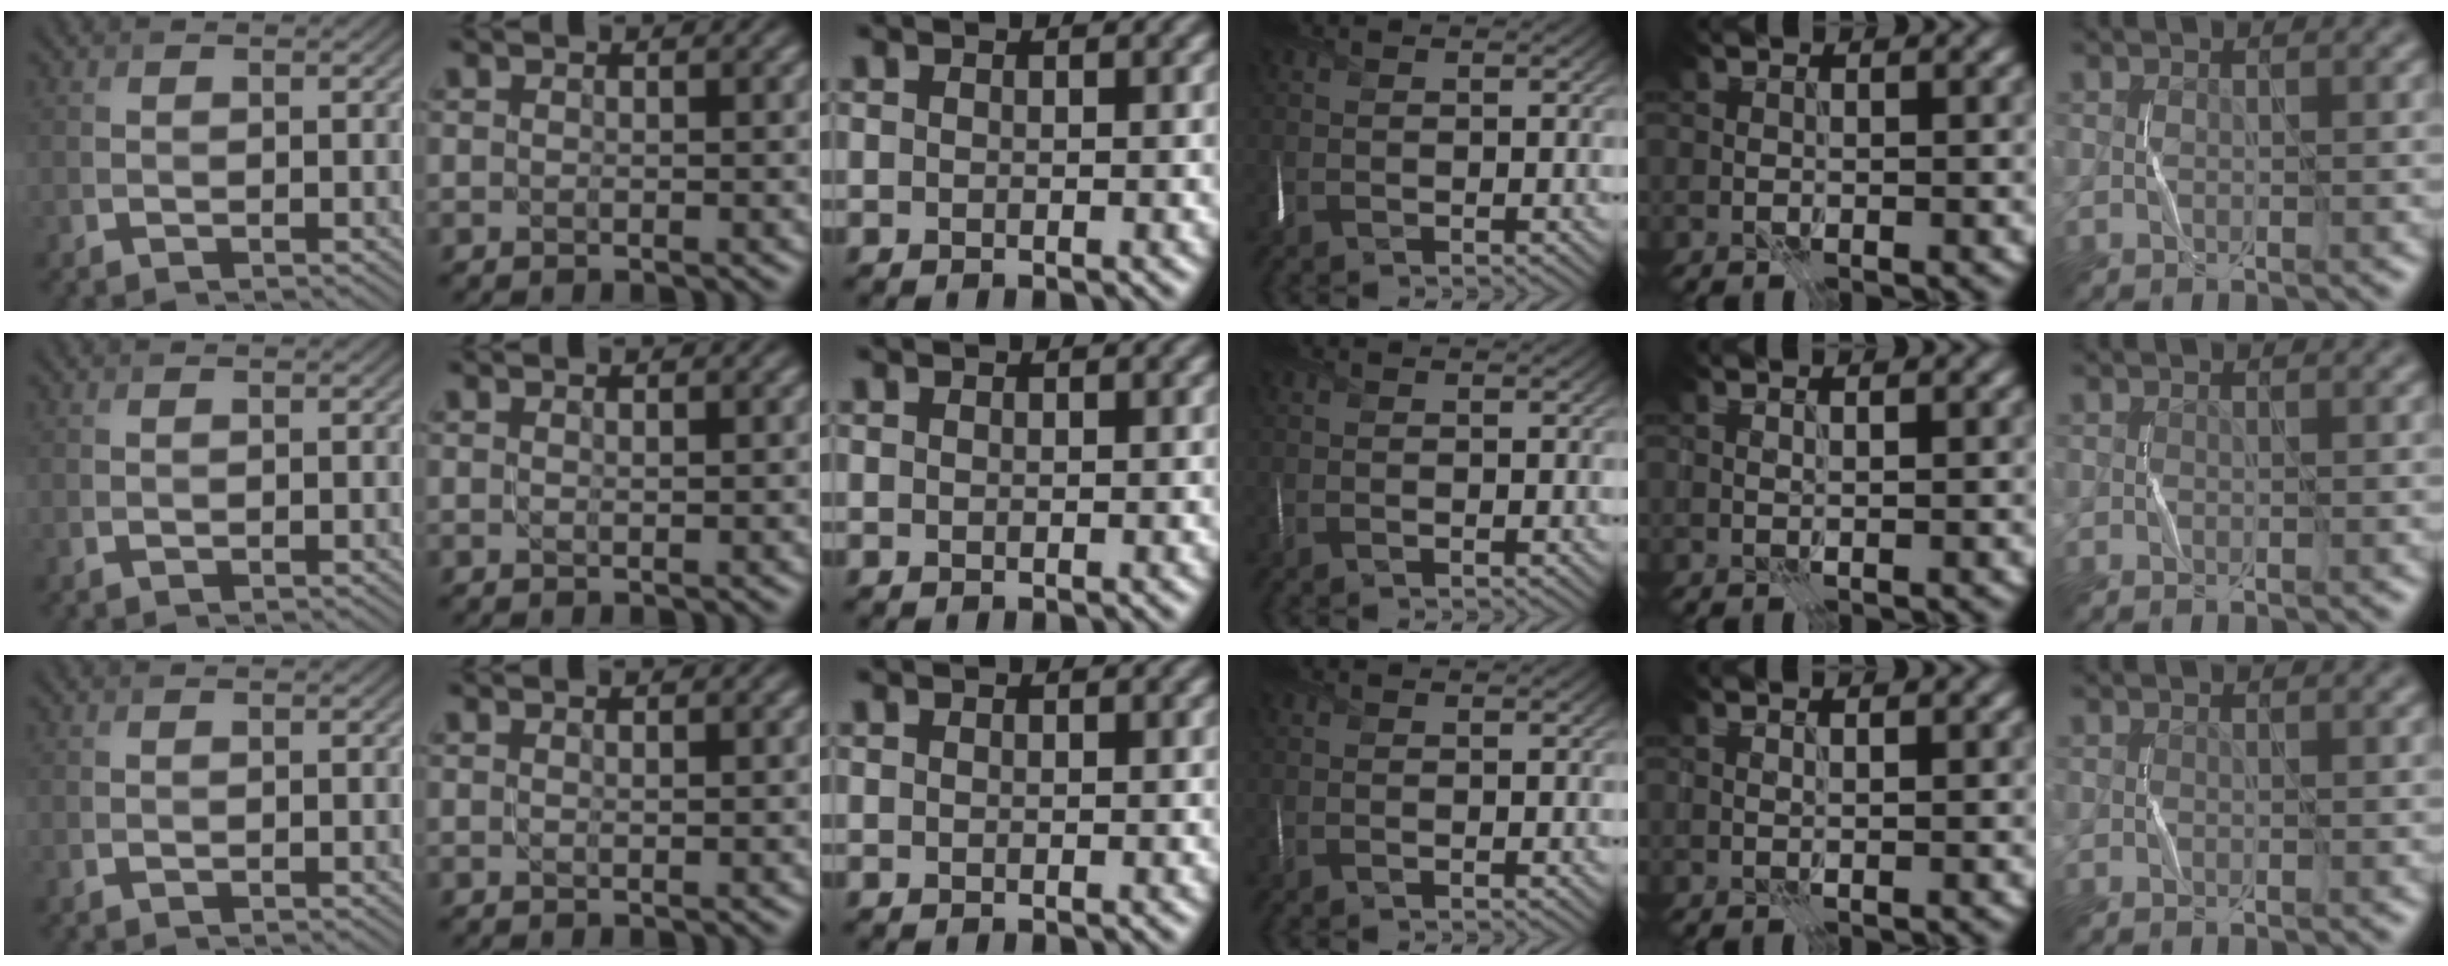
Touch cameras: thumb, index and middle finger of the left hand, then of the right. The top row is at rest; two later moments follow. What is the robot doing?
{"motion": "fold", "object": "scarf"}